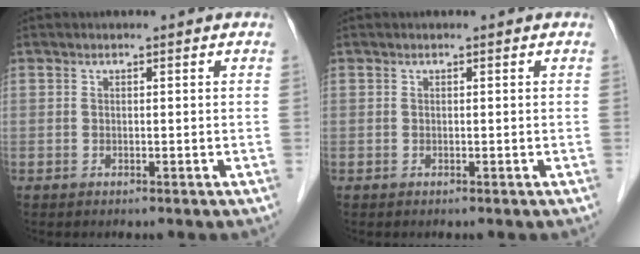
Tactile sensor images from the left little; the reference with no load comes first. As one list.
[{"total": 0.0}]